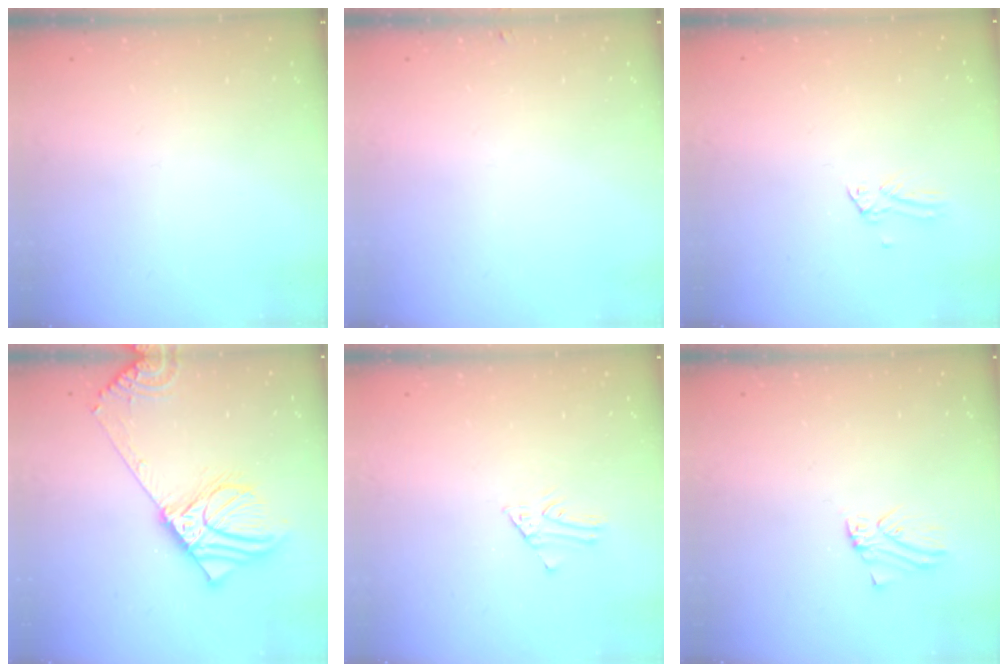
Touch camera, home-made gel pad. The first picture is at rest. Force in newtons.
{"total": 2.8, "press": 2.8, "slide": 0.3}
{"total": 0.0}
{"total": 15.9, "press": 15.5, "slide": 3.5}
{"total": 1.7, "press": 1.7, "slide": 0.2}
{"total": 0.0}